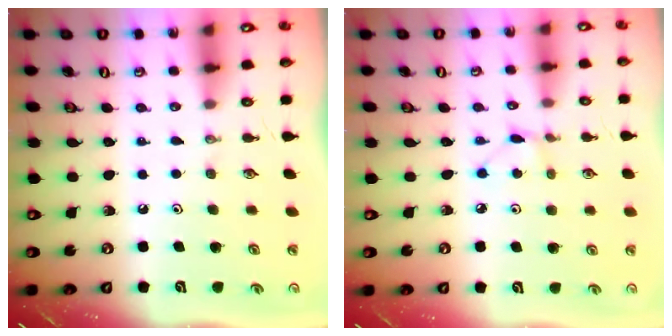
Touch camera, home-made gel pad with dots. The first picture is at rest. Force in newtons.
{"total": 3.1, "press": 3.0, "slide": 0.4}